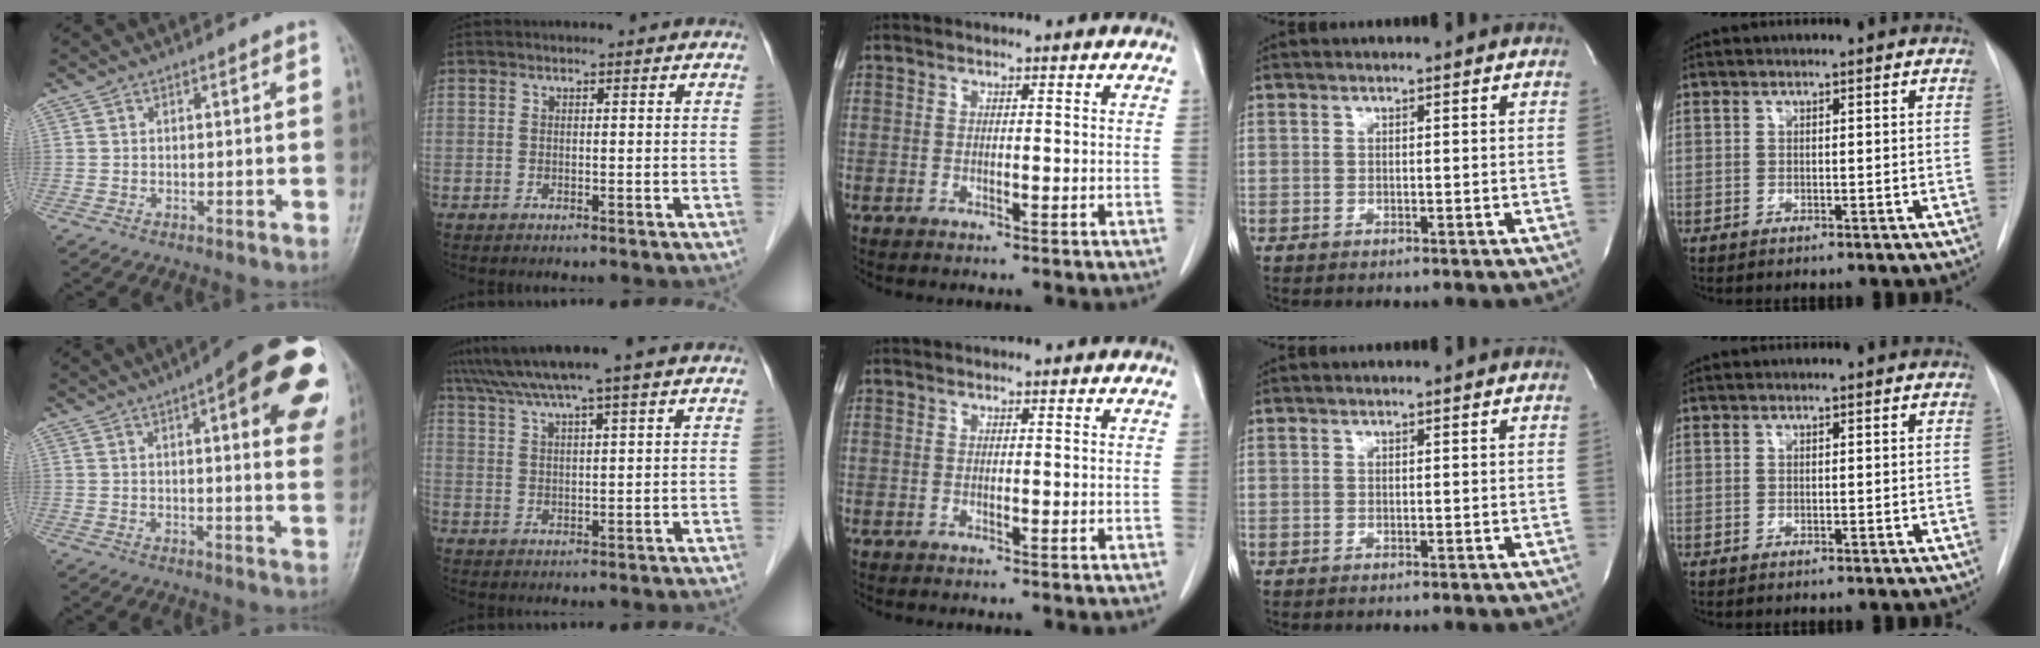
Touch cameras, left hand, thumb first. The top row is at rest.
{"thumb": {"total": 23.7, "force": [9.4, 7.0, 20.6], "torque": [-0.210, -0.004, 0.112]}, "index": {"total": 8.5, "force": [6.9, -1.1, 4.8], "torque": [-0.089, 0.028, 0.109]}}